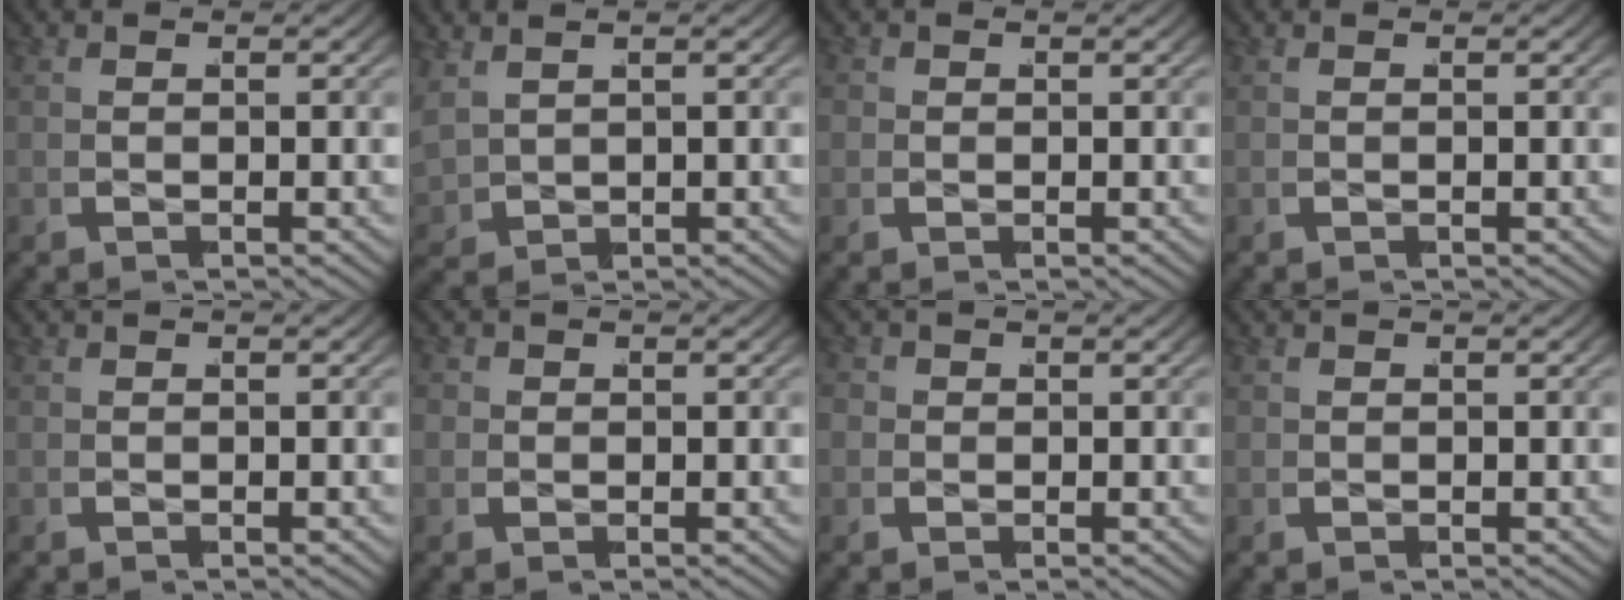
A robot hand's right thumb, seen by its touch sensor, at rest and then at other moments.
{"total": 2.6, "force": [0.9, 2.1, 1.4], "torque": [-0.036, -0.010, 0.027]}
{"total": 1.1, "force": [0.1, 1.1, 0.3], "torque": [-0.009, -0.007, 0.003]}
{"total": 0.0}
{"total": 0.0}
{"total": 1.9, "force": [0.1, 1.8, 0.6], "torque": [-0.016, -0.008, 0.000]}
{"total": 2.7, "force": [0.0, 2.5, 1.0], "torque": [-0.025, -0.008, -0.003]}
{"total": 0.0}